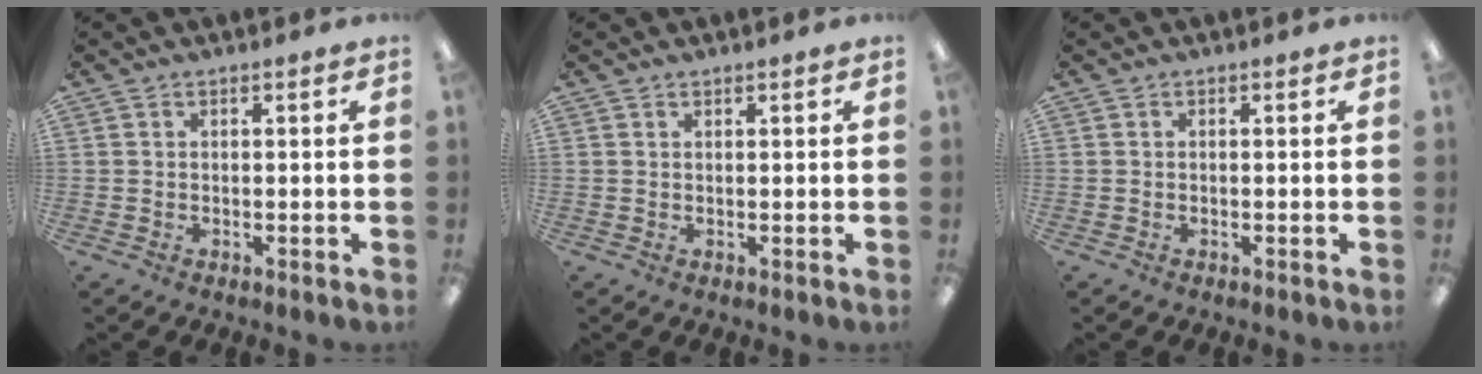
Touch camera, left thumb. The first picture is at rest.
{"total": 0.7, "force": [0.6, 0.2, 0.0], "torque": [0.000, -0.001, 0.012]}
{"total": 0.0}